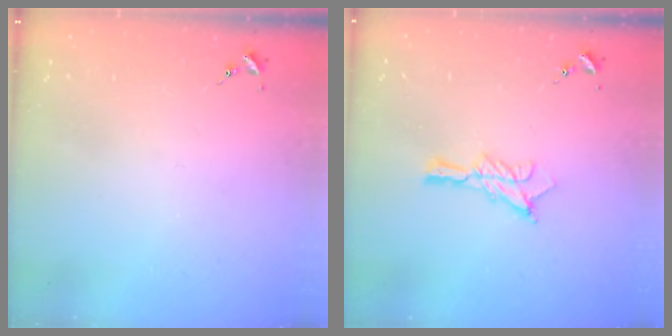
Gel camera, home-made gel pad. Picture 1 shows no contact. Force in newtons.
{"total": 9.5, "press": 9.5, "slide": 0.4}